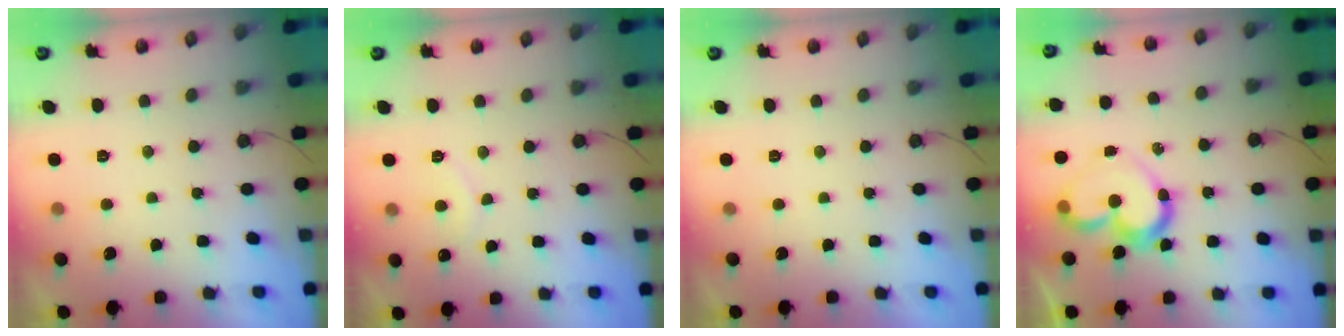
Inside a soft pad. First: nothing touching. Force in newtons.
{"total": 4.9, "press": 4.9, "slide": 0.4}
{"total": 1.9, "press": 1.9, "slide": 0.1}
{"total": 13.0, "press": 12.9, "slide": 1.1}